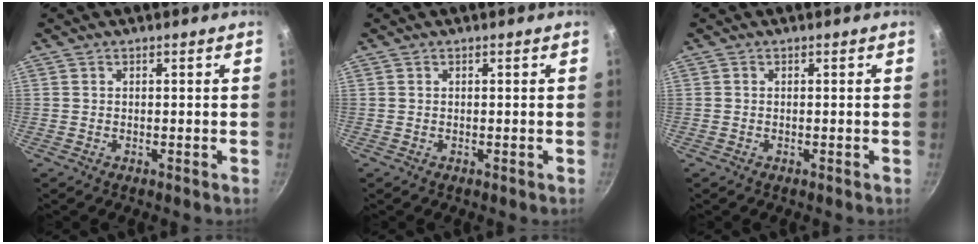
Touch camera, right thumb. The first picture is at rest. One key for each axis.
{"total": 0.0}
{"total": 0.0}